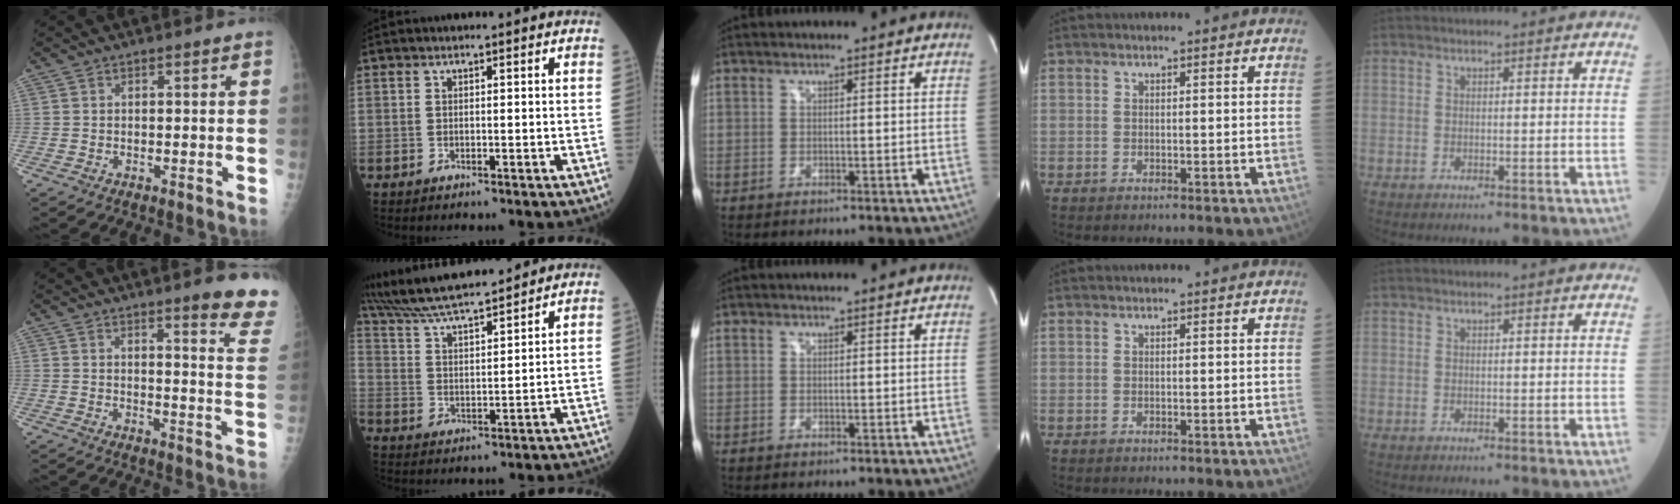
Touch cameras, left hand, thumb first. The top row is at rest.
{"thumb": {"total": 11.6, "force": [9.0, 1.3, 7.2], "torque": [-0.059, -0.056, 0.093]}, "index": {"total": 15.0, "force": [13.5, 1.2, 6.3], "torque": [-0.124, 0.022, 0.239]}, "middle": {"total": 1.8, "force": [-0.7, -1.1, -1.2], "torque": [0.019, -0.011, -0.011]}}